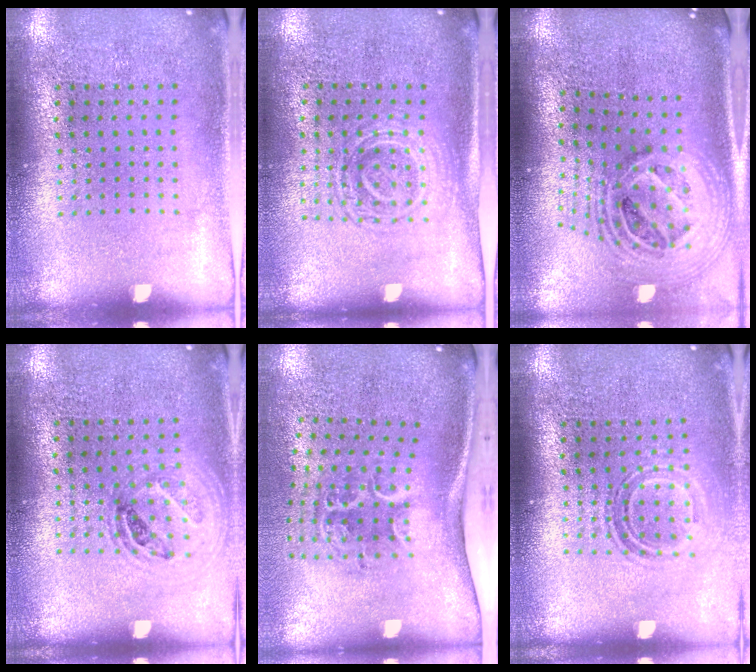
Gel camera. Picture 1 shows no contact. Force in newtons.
{"total": 1.6, "press": 1.4, "slide": 0.7}
{"total": 2.3, "press": 1.6, "slide": 1.6}
{"total": 1.1, "press": 1.0, "slide": 0.4}
{"total": 2.2, "press": 1.3, "slide": 1.8}
{"total": 1.4, "press": 1.0, "slide": 1.0}